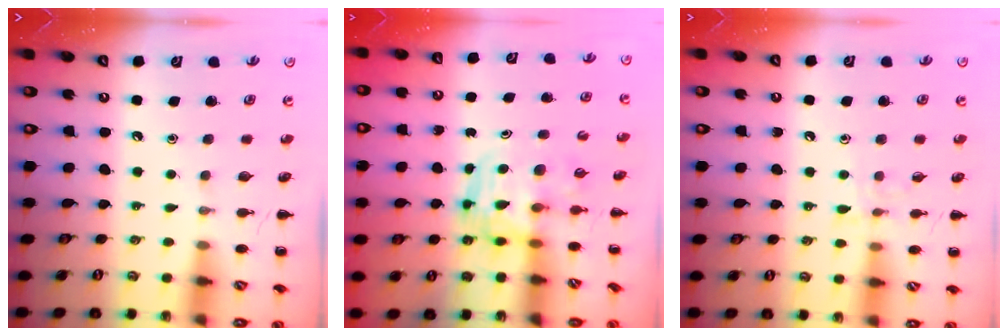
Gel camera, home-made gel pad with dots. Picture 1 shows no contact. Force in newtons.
{"total": 3.4, "press": 3.4, "slide": 0.6}
{"total": 5.8, "press": 5.7, "slide": 1.0}